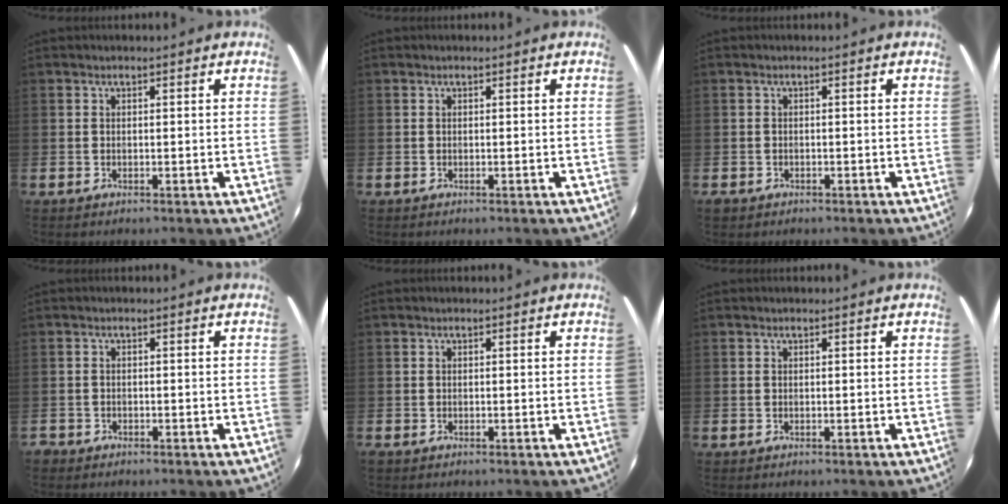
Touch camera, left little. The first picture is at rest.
{"total": 0.0}
{"total": 0.6, "force": [-0.4, 0.4, 0.1], "torque": [-0.003, 0.003, -0.011]}
{"total": 0.9, "force": [-0.7, 0.5, 0.0], "torque": [-0.003, 0.004, -0.017]}
{"total": 0.0}
{"total": 0.0}